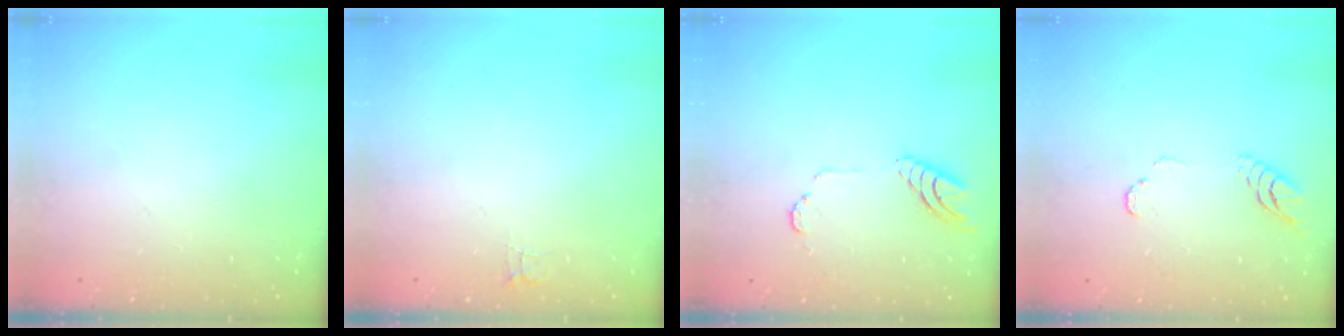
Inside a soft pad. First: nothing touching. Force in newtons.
{"total": 2.9, "press": 2.9, "slide": 0.2}
{"total": 9.6, "press": 9.6, "slide": 1.2}
{"total": 5.4, "press": 5.4, "slide": 0.4}